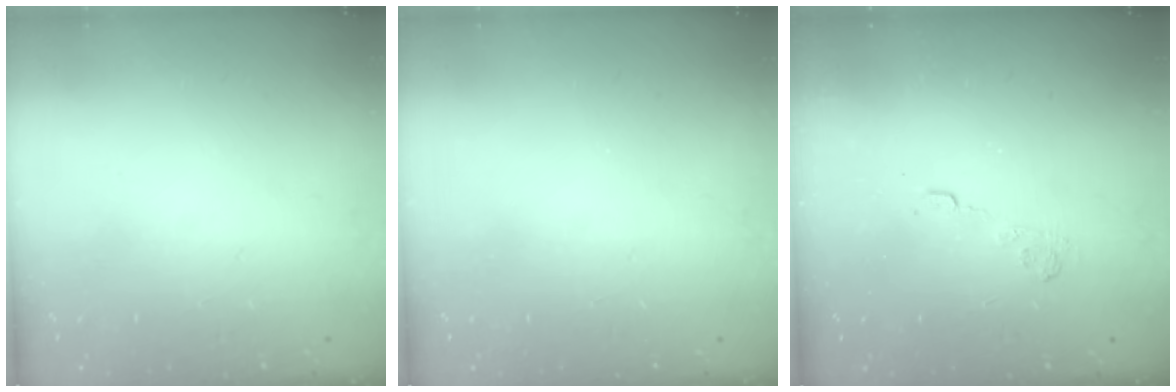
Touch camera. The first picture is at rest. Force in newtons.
{"total": 0.0}
{"total": 3.5, "press": 3.2, "slide": 1.4}